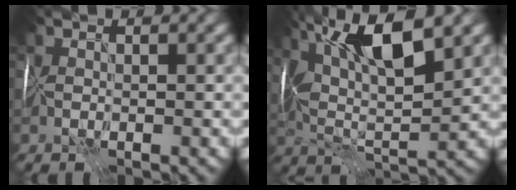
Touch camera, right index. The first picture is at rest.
{"total": 10.5, "force": [4.7, 3.4, 8.7], "torque": [-0.162, 0.013, 0.081]}